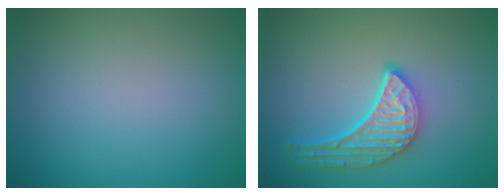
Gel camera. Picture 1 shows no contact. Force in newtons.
{"total": 5.1, "press": 4.0, "slide": 3.2}